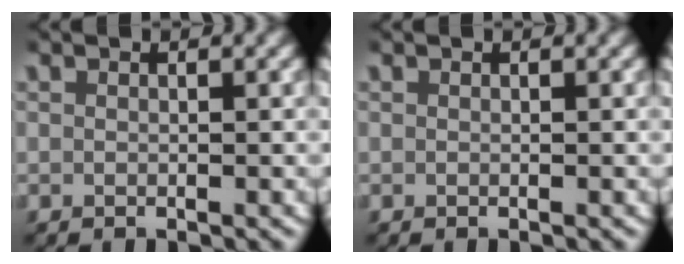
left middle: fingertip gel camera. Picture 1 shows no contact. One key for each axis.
{"total": 0.0}